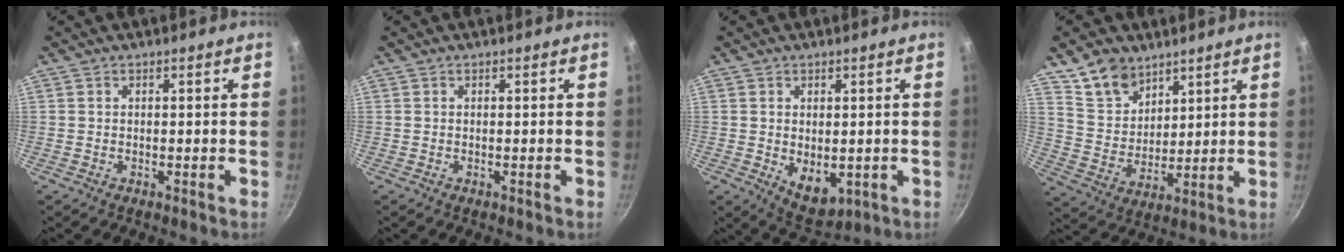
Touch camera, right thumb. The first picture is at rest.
{"total": 0.0}
{"total": 6.8, "force": [-0.4, 4.4, 5.2], "torque": [-0.065, -0.014, 0.009]}
{"total": 10.2, "force": [7.1, 6.4, 3.4], "torque": [-0.028, -0.035, 0.143]}